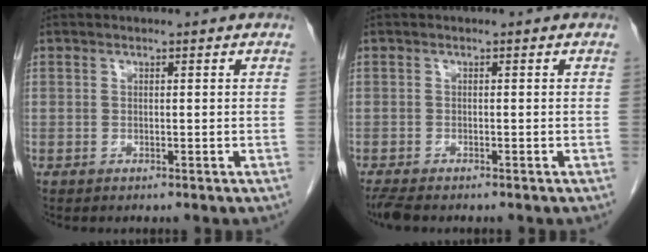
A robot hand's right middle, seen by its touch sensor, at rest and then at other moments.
{"total": 2.5, "force": [-2.1, 0.4, 1.3], "torque": [-0.030, -0.010, -0.038]}